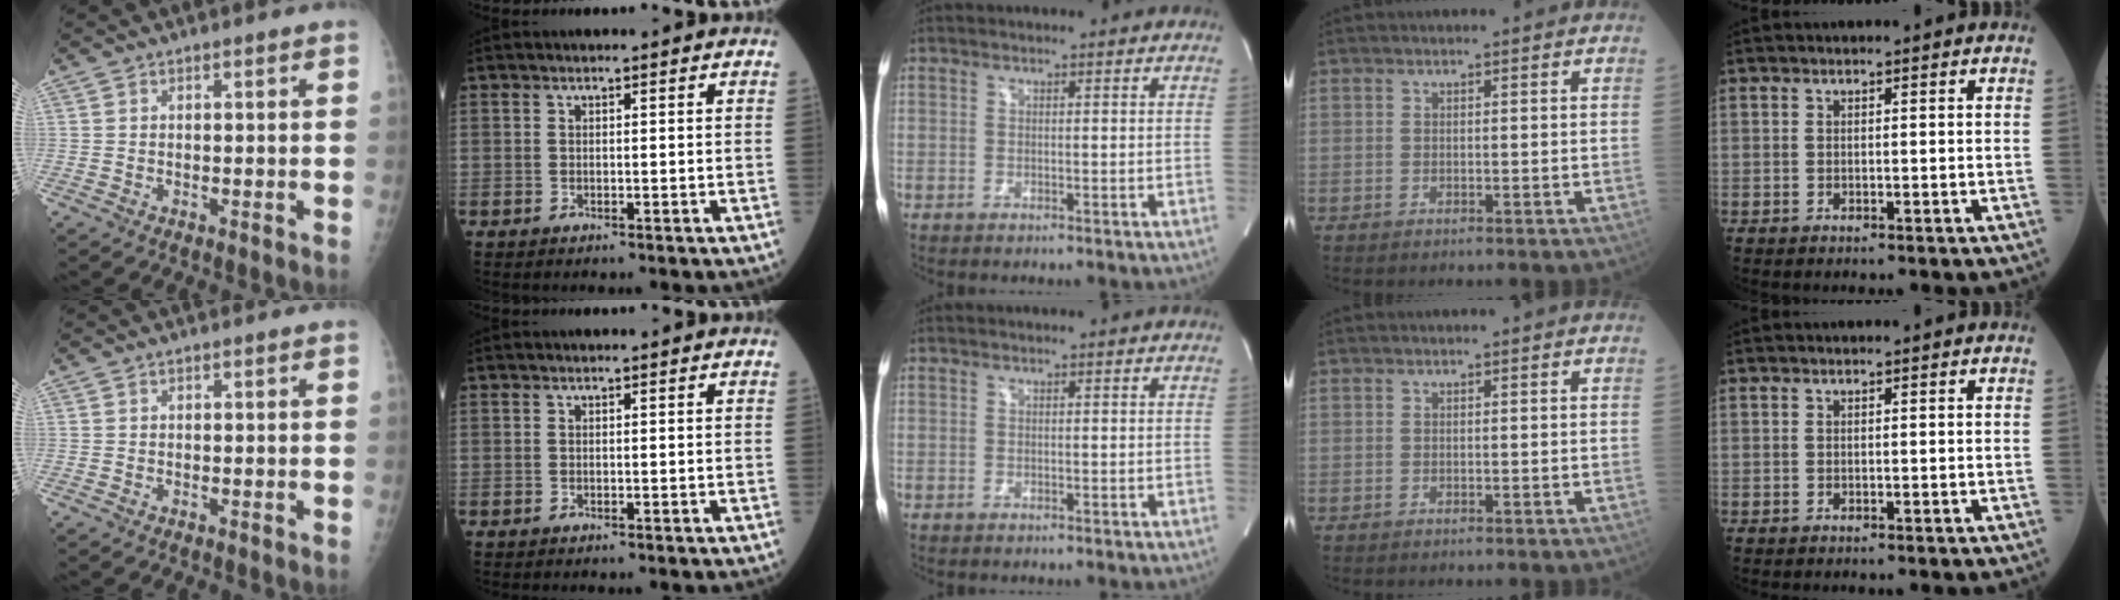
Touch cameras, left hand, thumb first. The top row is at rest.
{}